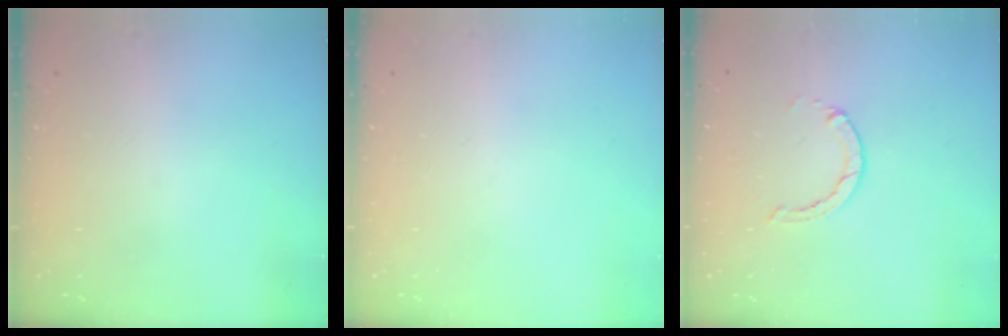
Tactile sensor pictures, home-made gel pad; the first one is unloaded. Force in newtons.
{"total": 0.0}
{"total": 1.3, "press": 1.3, "slide": 0.3}